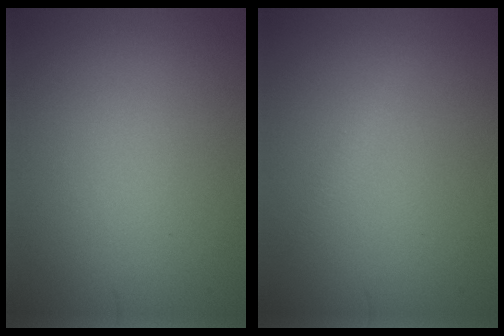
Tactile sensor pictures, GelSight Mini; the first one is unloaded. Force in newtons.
{"total": 1.0, "press": 1.0, "slide": 0.0}